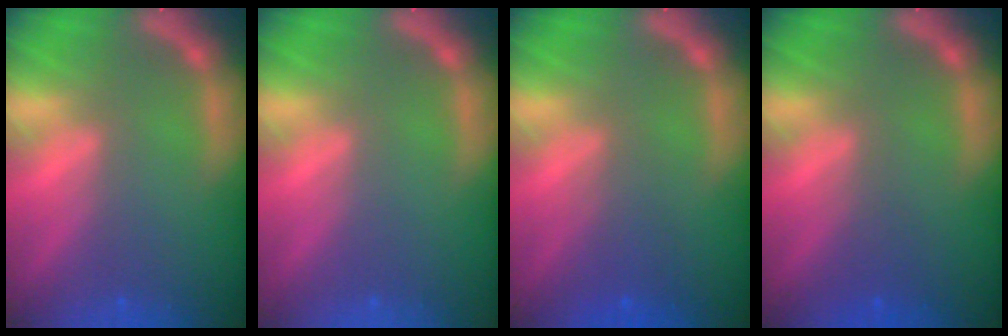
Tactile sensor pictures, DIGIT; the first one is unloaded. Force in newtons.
{"total": 0.0}
{"total": 2.5}
{"total": 1.5}